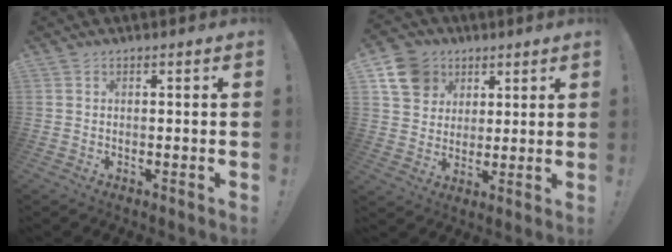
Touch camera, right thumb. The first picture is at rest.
{"total": 12.2, "force": [5.6, 10.1, 3.9], "torque": [-0.068, -0.022, 0.115]}